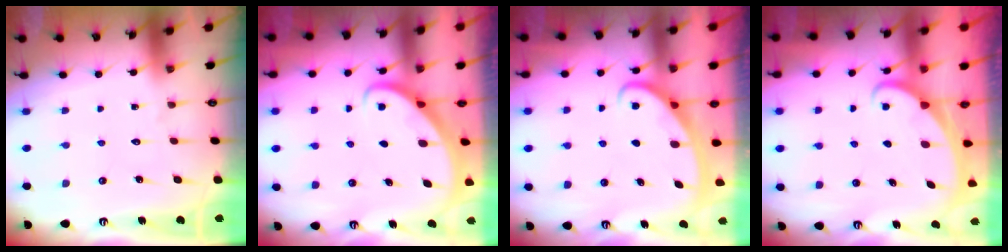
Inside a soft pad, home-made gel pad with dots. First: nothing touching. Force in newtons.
{"total": 2.9, "press": 2.9, "slide": 0.2}
{"total": 2.8, "press": 2.8, "slide": 0.4}
{"total": 1.7, "press": 1.7, "slide": 0.1}